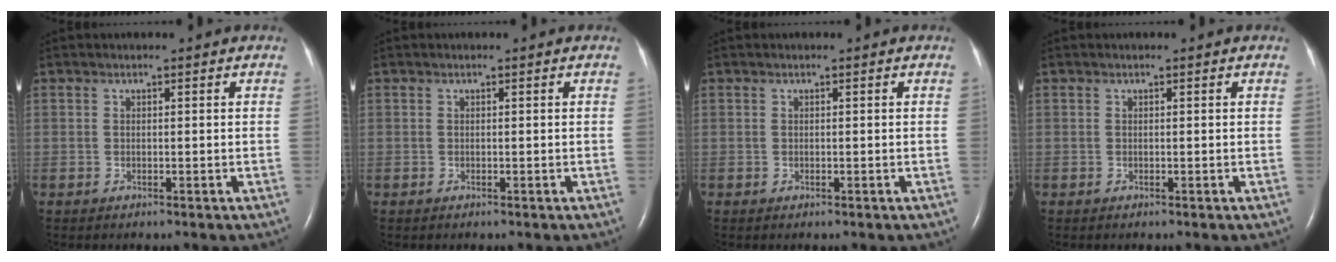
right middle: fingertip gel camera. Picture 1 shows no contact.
{"total": 0.0}
{"total": 0.0}
{"total": 0.0}